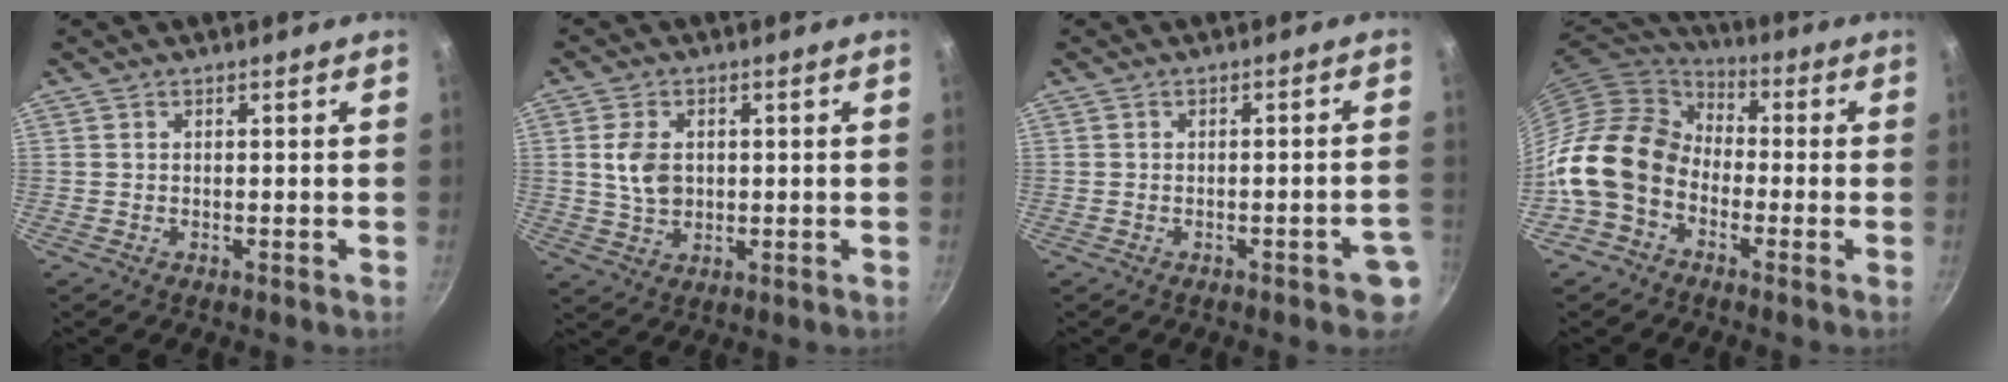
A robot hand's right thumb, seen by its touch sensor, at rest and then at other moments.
{"total": 6.5, "force": [0.9, 4.6, 4.5], "torque": [-0.076, -0.002, 0.017]}
{"total": 4.8, "force": [-2.3, 1.5, 4.0], "torque": [-0.038, 0.024, -0.018]}
{"total": 15.8, "force": [-4.1, 12.1, 9.3], "torque": [-0.141, 0.051, -0.099]}